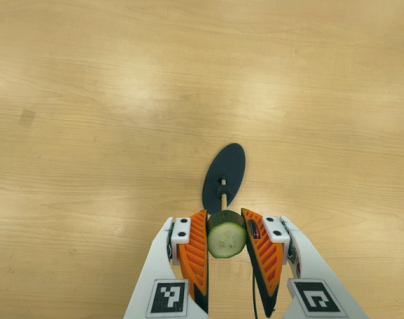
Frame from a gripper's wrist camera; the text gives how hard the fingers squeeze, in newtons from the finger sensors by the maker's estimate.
{"total": 8.7, "left": 8.0, "right": 9.4}